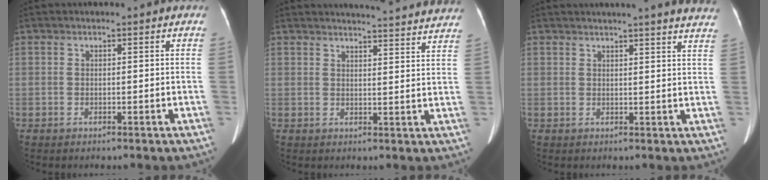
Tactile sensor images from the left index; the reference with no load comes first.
{"total": 18.9, "force": [18.2, 1.1, 4.8], "torque": [-0.055, -0.036, 0.204]}
{"total": 15.3, "force": [14.0, 0.1, 6.2], "torque": [-0.082, -0.019, 0.153]}